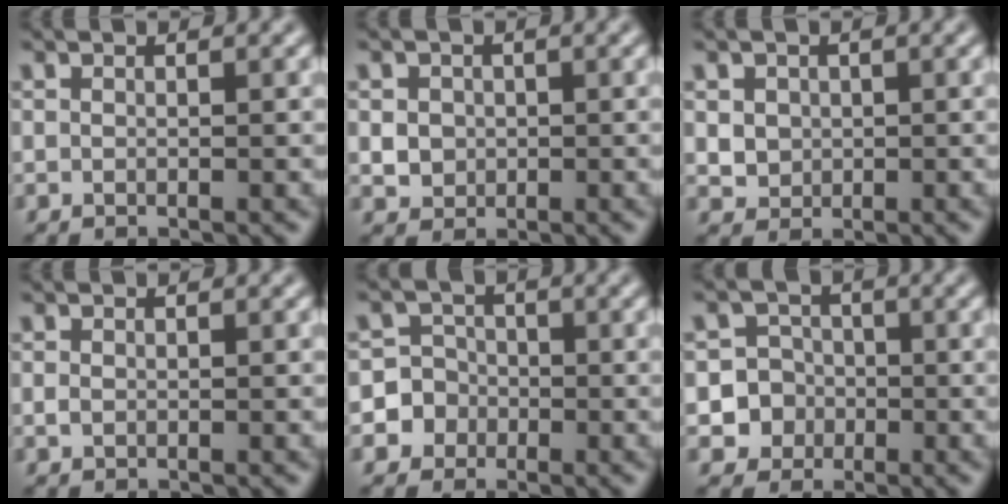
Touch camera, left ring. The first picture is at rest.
{"total": 2.2, "force": [0.2, 2.0, 0.9], "torque": [-0.015, 0.001, 0.007]}
{"total": 2.2, "force": [0.5, 2.0, 0.9], "torque": [-0.023, 0.002, 0.021]}
{"total": 0.5, "force": [0.0, 0.4, 0.3], "torque": [-0.005, -0.003, 0.000]}
{"total": 5.6, "force": [-2.2, 5.1, 0.3], "torque": [0.012, 0.009, -0.056]}
{"total": 6.2, "force": [-2.0, 5.8, 0.7], "torque": [0.008, 0.007, -0.054]}